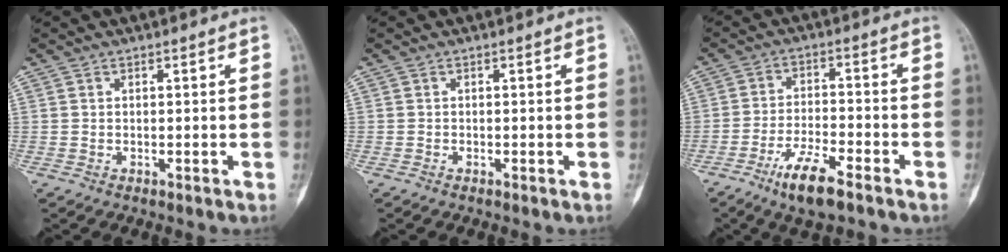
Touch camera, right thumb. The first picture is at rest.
{"total": 0.0}
{"total": 8.9, "force": [-5.7, 2.1, 6.5], "torque": [-0.127, 0.019, -0.101]}